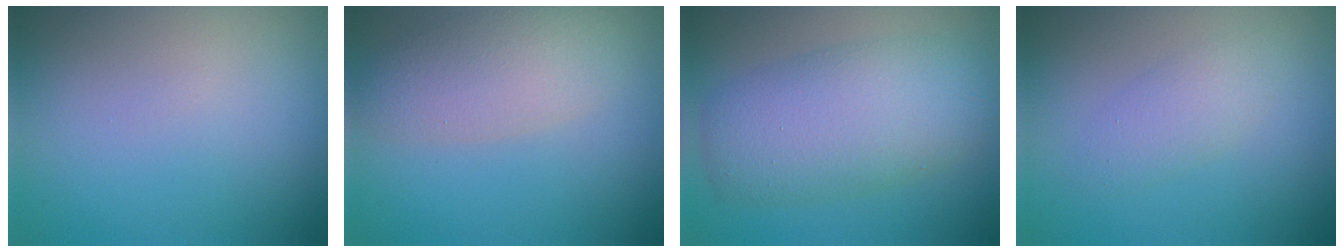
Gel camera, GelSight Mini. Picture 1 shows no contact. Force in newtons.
{"total": 4.2, "press": 4.2, "slide": 0.3}
{"total": 7.3, "press": 7.3, "slide": 0.1}
{"total": 2.7, "press": 2.7, "slide": 0.2}